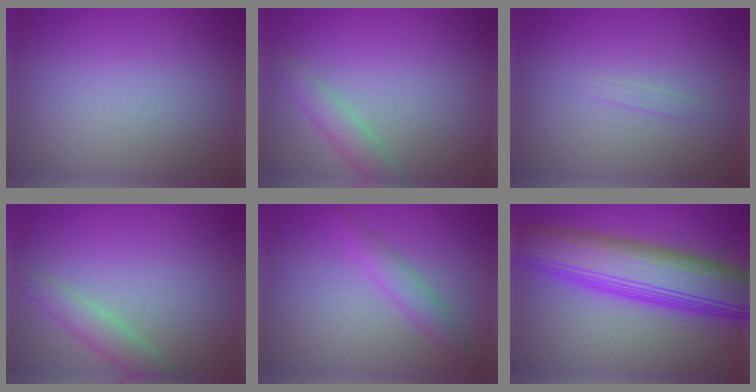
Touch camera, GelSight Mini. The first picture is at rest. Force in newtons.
{"total": 2.2, "press": 2.2, "slide": 0.1}
{"total": 0.6, "press": 0.6, "slide": 0.1}
{"total": 2.5, "press": 2.5, "slide": 0.2}
{"total": 2.0, "press": 2.0, "slide": 0.1}
{"total": 10.6, "press": 10.6, "slide": 0.3}